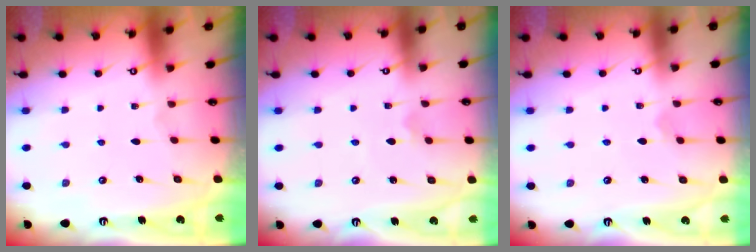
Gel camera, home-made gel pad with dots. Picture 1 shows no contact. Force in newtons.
{"total": 1.7, "press": 1.7, "slide": 0.2}
{"total": 2.8, "press": 2.8, "slide": 0.3}